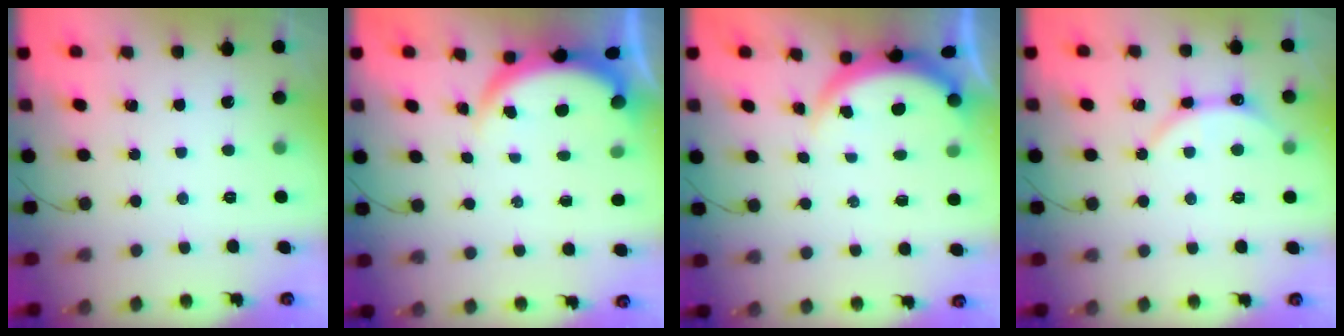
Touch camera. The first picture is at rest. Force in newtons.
{"total": 3.8, "press": 3.8, "slide": 0.1}
{"total": 3.7, "press": 3.6, "slide": 0.6}
{"total": 4.4, "press": 4.0, "slide": 1.8}